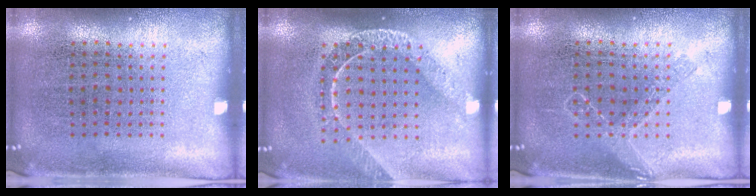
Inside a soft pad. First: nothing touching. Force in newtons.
{"total": 1.7, "press": 1.5, "slide": 0.8}
{"total": 1.5, "press": 1.5, "slide": 0.3}